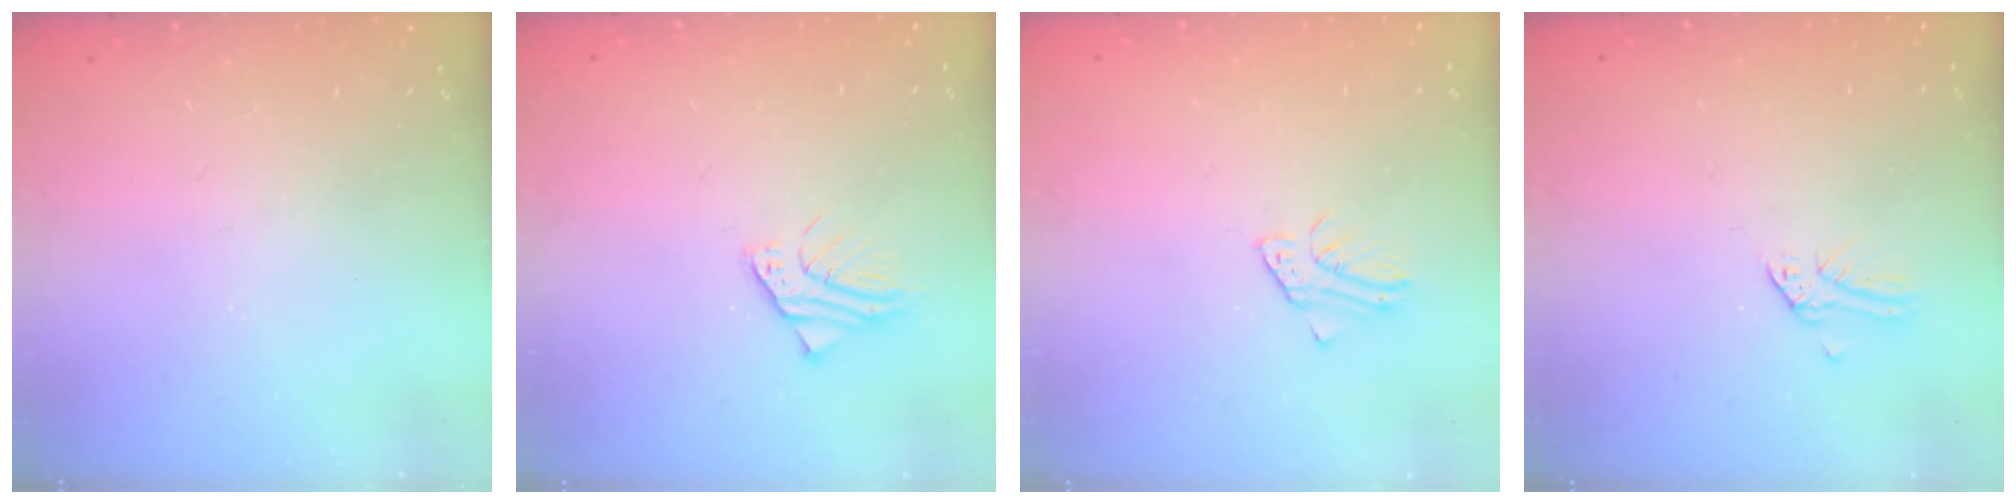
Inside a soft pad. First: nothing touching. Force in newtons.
{"total": 1.6, "press": 1.6, "slide": 0.2}
{"total": 2.1, "press": 2.1, "slide": 0.1}
{"total": 0.0}